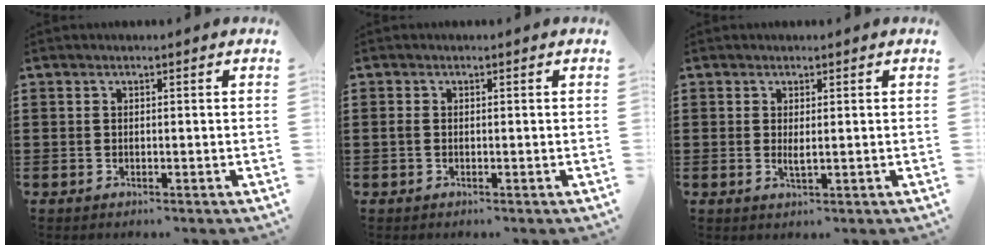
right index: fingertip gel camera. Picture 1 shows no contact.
{"total": 0.7, "force": [-0.2, 0.3, 0.6], "torque": [-0.013, -0.001, -0.004]}
{"total": 1.5, "force": [0.2, 0.3, 1.5], "torque": [-0.028, -0.003, 0.004]}